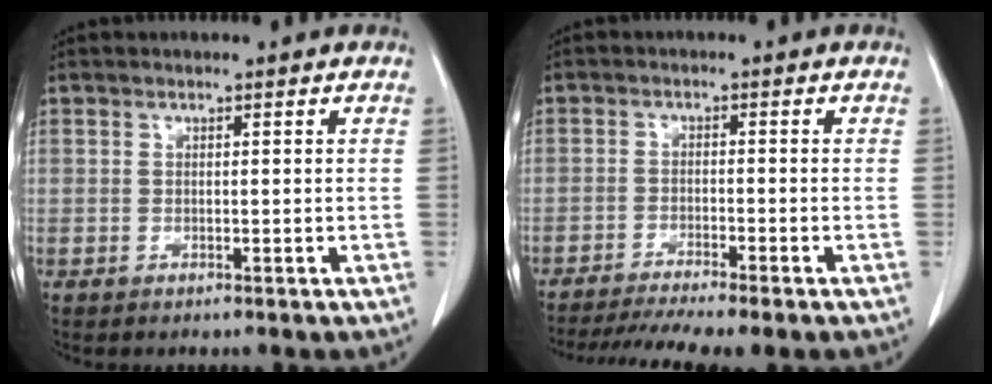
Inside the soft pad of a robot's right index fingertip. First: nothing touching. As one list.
[{"total": 9.4, "force": [-8.0, -0.4, 4.9], "torque": [-0.069, -0.015, -0.125]}]